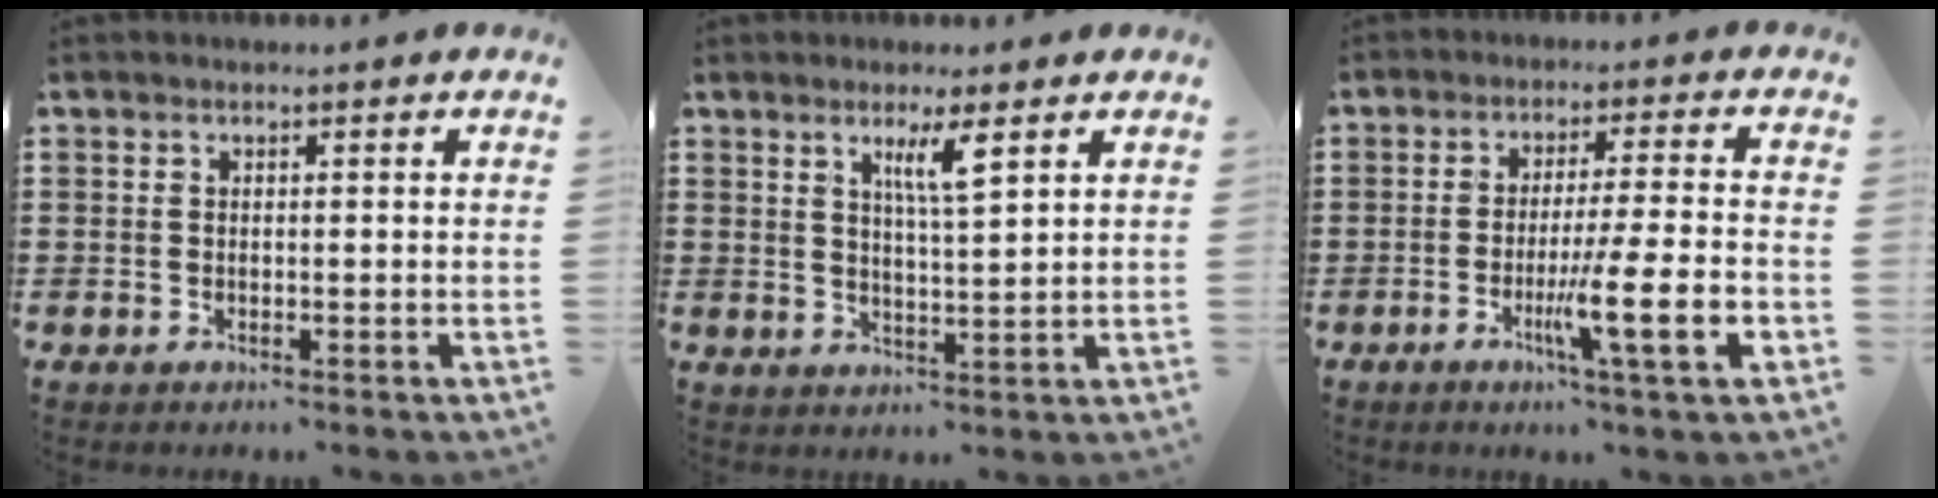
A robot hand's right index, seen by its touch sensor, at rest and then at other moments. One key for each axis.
{"total": 4.3, "fx": 2.4, "fy": 0.4, "fz": 3.5, "tx": -0.068, "ty": -0.002, "tz": 0.038}
{"total": 10.6, "fx": -3.5, "fy": 0.5, "fz": 10.0, "tx": -0.176, "ty": -0.013, "tz": -0.061}